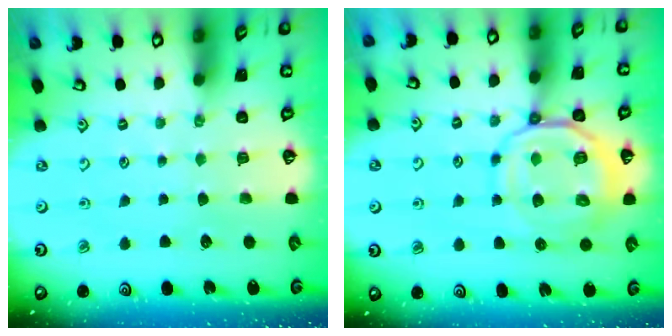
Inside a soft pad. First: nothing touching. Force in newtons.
{"total": 14.0, "press": 14.0, "slide": 1.5}